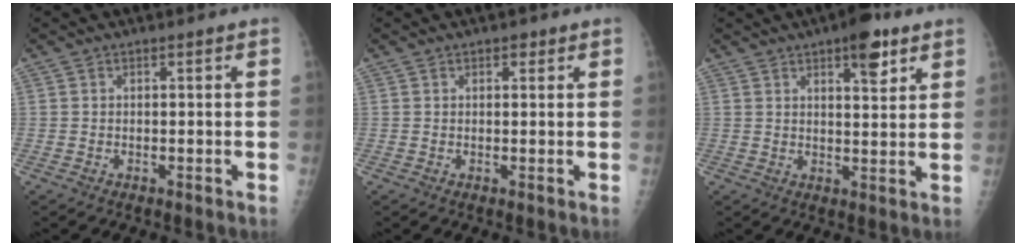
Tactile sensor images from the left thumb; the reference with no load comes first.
{"total": 1.5, "force": [0.9, 0.8, 0.9], "torque": [-0.003, -0.002, 0.008]}
{"total": 7.3, "force": [4.3, 2.6, 5.3], "torque": [-0.057, -0.020, 0.056]}